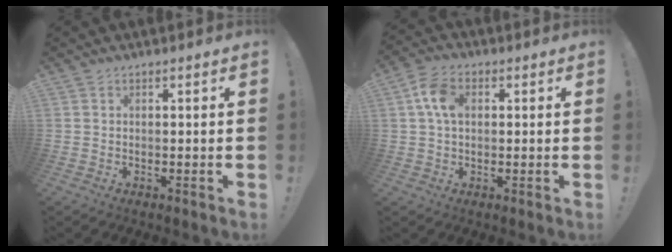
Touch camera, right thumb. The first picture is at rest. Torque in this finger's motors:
{"motor_torque": [0.44, 0.61, 0.85, 0.04, 0.09]}